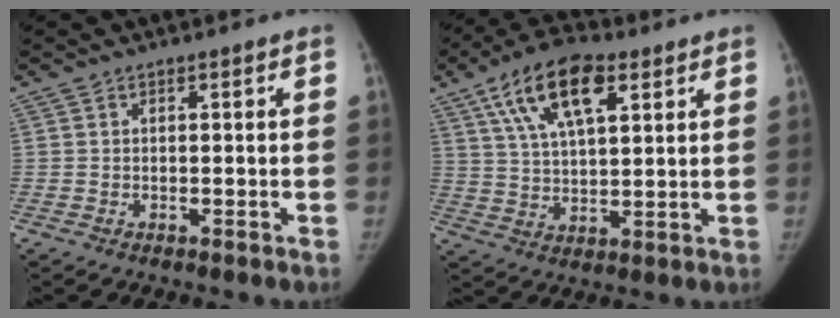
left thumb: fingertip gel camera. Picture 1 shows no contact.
{"total": 14.8, "force": [7.1, 6.5, 11.3], "torque": [-0.185, -0.008, 0.124]}